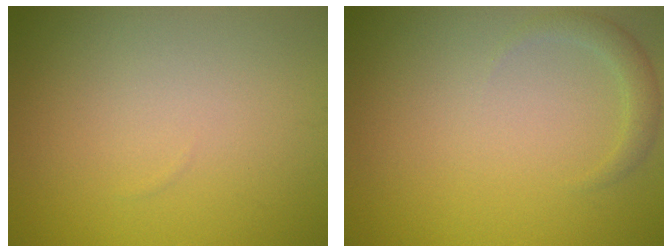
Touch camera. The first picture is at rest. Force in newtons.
{"total": 1.6, "press": 1.6, "slide": 0.2}